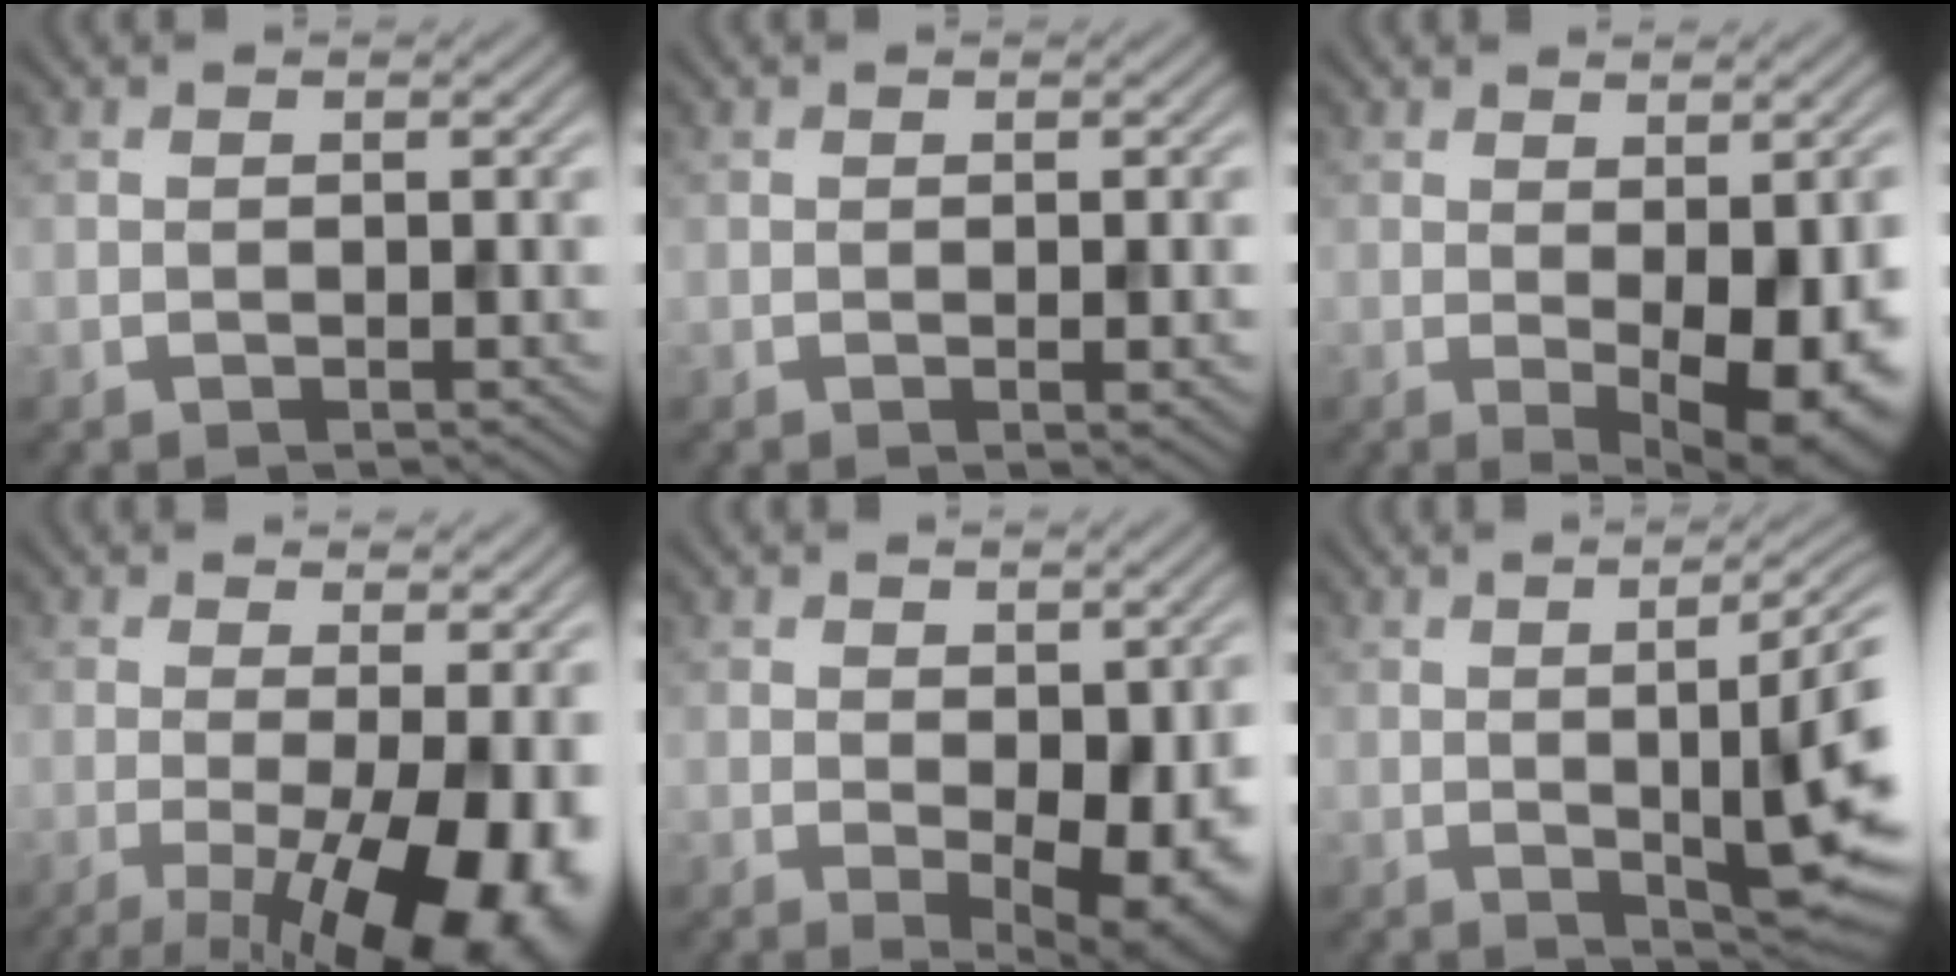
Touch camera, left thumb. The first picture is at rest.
{"total": 1.2, "force": [-0.1, 0.2, 1.2], "torque": [-0.018, -0.004, -0.002]}
{"total": 10.0, "force": [-1.5, 3.8, 9.1], "torque": [-0.130, -0.019, -0.005]}
{"total": 13.7, "force": [-4.1, 4.3, 12.4], "torque": [-0.172, -0.011, -0.054]}
{"total": 8.2, "force": [-1.3, 4.1, 7.0], "torque": [-0.103, -0.023, -0.001]}
{"total": 10.2, "force": [0.5, 2.6, 9.8], "torque": [-0.129, -0.001, 0.008]}